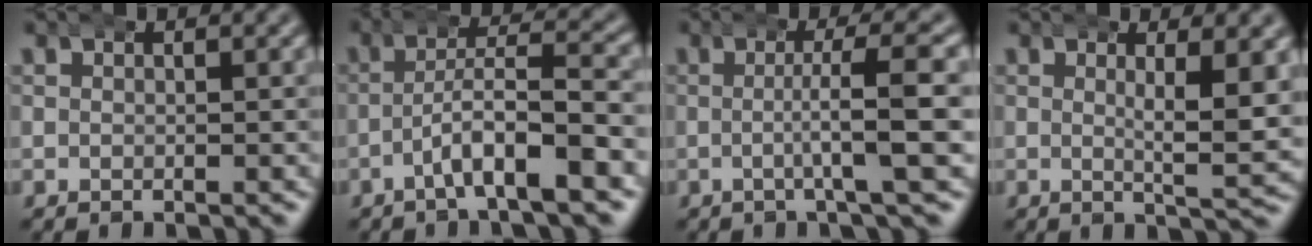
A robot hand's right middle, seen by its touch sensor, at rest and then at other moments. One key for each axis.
{"total": 4.9, "fx": -2.6, "fy": 0.7, "fz": 4.1, "tx": -0.061, "ty": 0.012, "tz": -0.045}
{"total": 3.9, "fx": -0.5, "fy": -0.5, "fz": 3.9, "tx": -0.063, "ty": 0.002, "tz": -0.008}
{"total": 4.5, "fx": 1.5, "fy": 0.4, "fz": 4.2, "tx": -0.064, "ty": -0.002, "tz": 0.023}